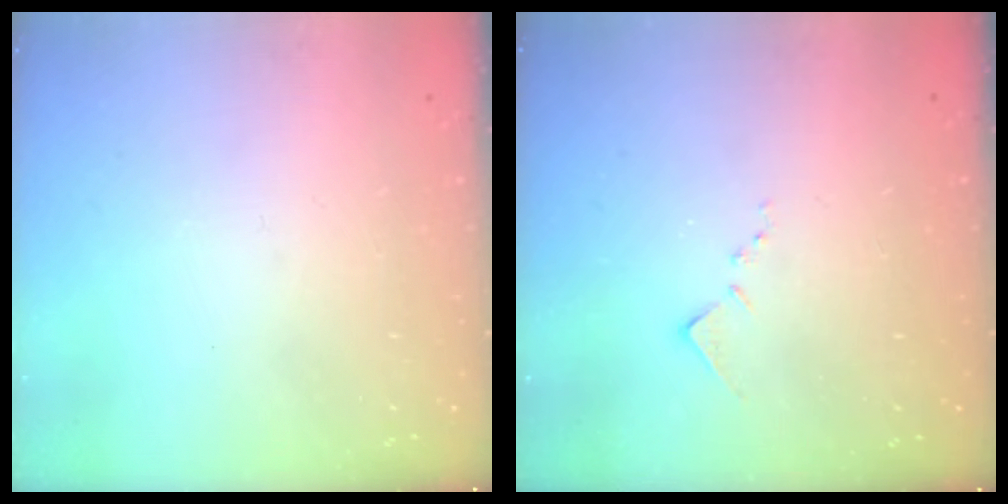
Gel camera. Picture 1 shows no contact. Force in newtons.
{"total": 7.9, "press": 7.9, "slide": 0.2}